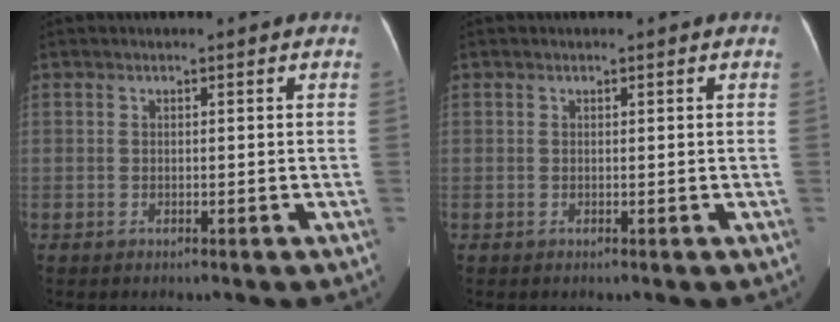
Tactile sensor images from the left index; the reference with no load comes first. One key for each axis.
{"total": 0.0}